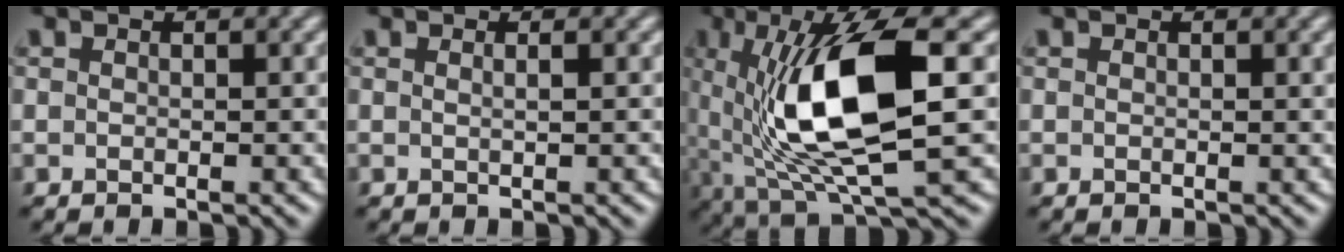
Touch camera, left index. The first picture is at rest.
{"total": 0.8, "force": [0.4, 0.1, 0.7], "torque": [-0.004, 0.006, 0.003]}
{"total": 11.0, "force": [1.2, 3.5, 10.4], "torque": [-0.180, 0.002, 0.027]}
{"total": 0.7, "force": [0.0, 0.2, 0.6], "torque": [-0.010, -0.001, 0.000]}